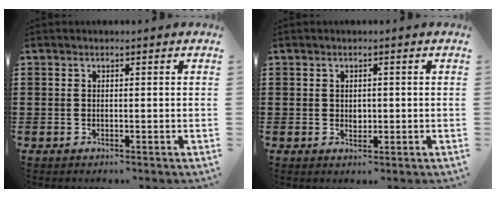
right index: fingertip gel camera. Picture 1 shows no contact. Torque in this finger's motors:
{"motor_torque": [0.47, 0.07, 0.03, 0.01]}